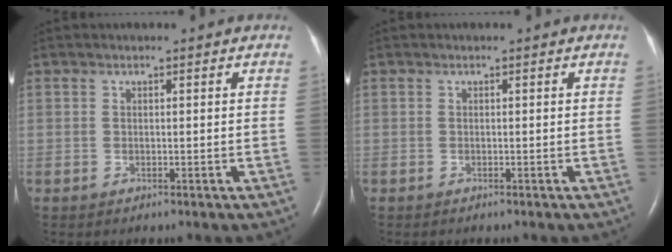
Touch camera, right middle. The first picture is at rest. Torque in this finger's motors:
{"motor_torque": [-0.03, -0.01, 0.00, 0.01]}